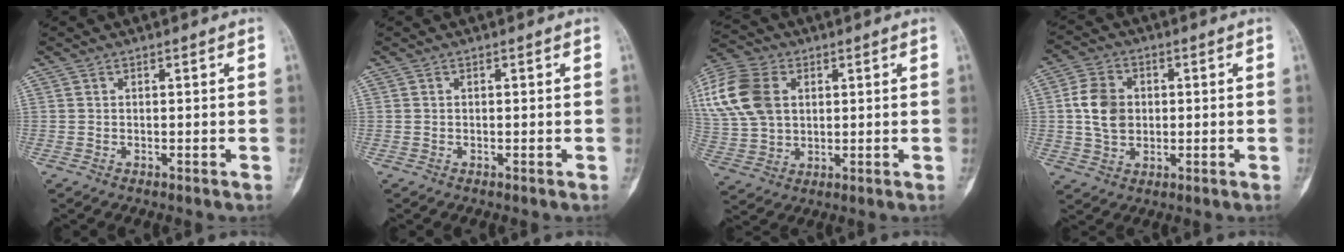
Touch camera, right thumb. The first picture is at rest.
{"total": 0.0}
{"total": 16.6, "force": [4.3, 11.8, 10.9], "torque": [-0.236, 0.007, 0.084]}
{"total": 8.3, "force": [0.6, 6.4, 5.2], "torque": [-0.081, 0.006, 0.009]}